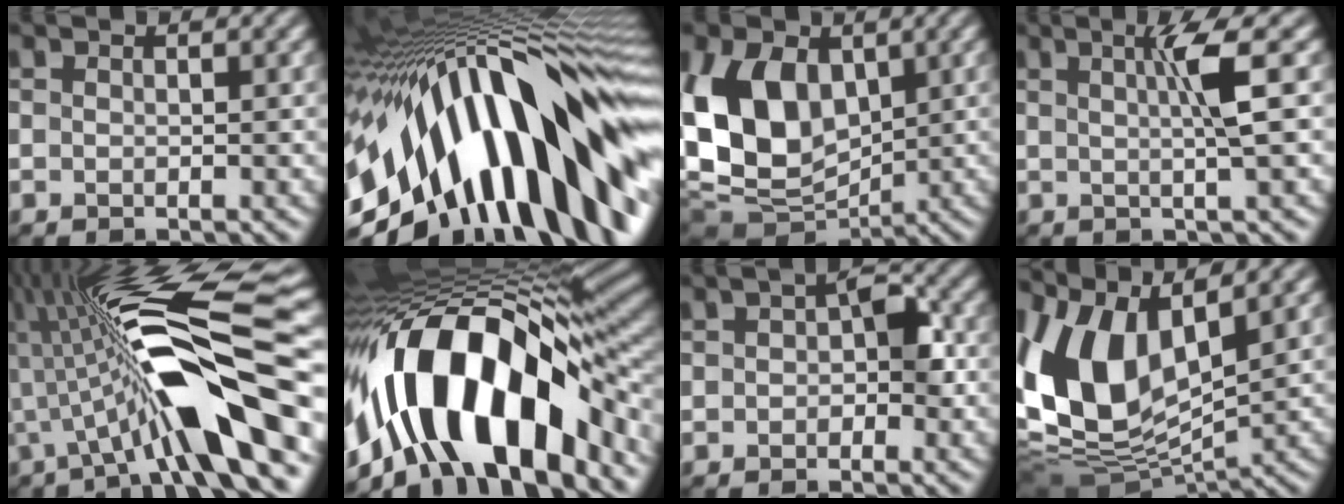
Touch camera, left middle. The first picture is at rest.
{"total": 18.5, "force": [-1.6, 9.0, 16.1], "torque": [-0.237, 0.010, -0.051]}
{"total": 13.0, "force": [1.1, 9.3, 9.1], "torque": [-0.195, -0.004, 0.015]}
{"total": 3.3, "force": [0.9, 0.2, 3.2], "torque": [-0.057, 0.004, 0.014]}
{"total": 12.6, "force": [-1.4, 2.6, 12.2], "torque": [-0.193, 0.025, -0.034]}
{"total": 16.2, "force": [-4.5, 7.8, 13.5], "torque": [-0.208, 0.018, -0.084]}
{"total": 3.2, "force": [0.1, 2.0, 2.6], "torque": [-0.032, 0.006, -0.009]}
{"total": 10.9, "force": [2.7, 6.3, 8.5], "torque": [-0.199, 0.000, 0.043]}